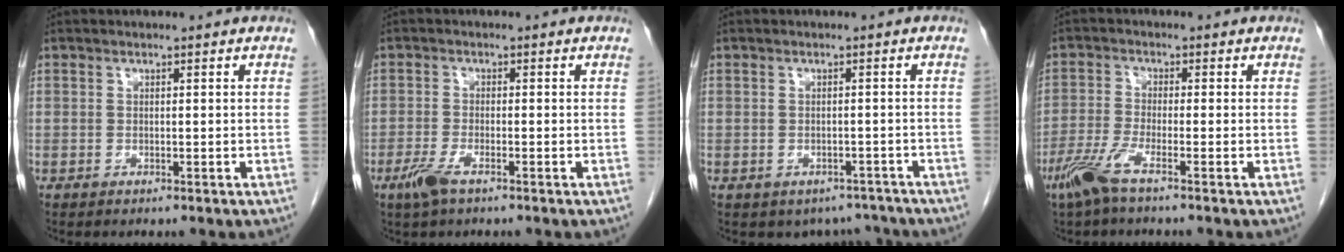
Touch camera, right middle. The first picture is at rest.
{"total": 3.6, "force": [-2.3, 0.5, 2.7], "torque": [-0.063, -0.007, -0.048]}
{"total": 4.2, "force": [-3.6, 2.2, 0.0], "torque": [0.012, 0.013, -0.040]}
{"total": 4.7, "force": [-3.2, -0.1, 3.4], "torque": [-0.078, -0.009, -0.072]}